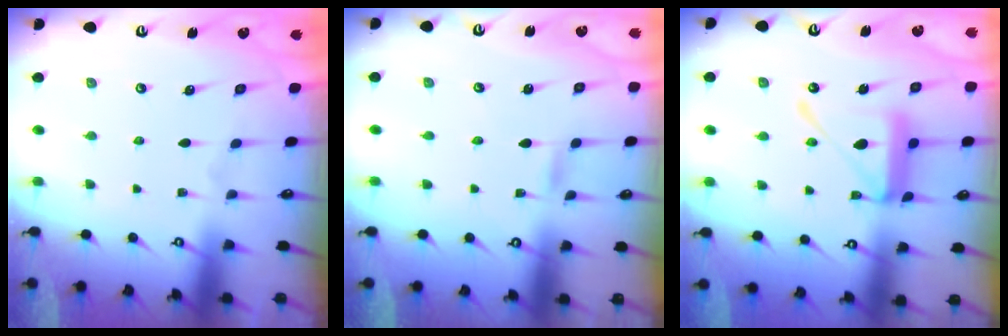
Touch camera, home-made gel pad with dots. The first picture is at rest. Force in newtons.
{"total": 1.7, "press": 1.7, "slide": 0.2}
{"total": 15.8, "press": 15.7, "slide": 1.7}